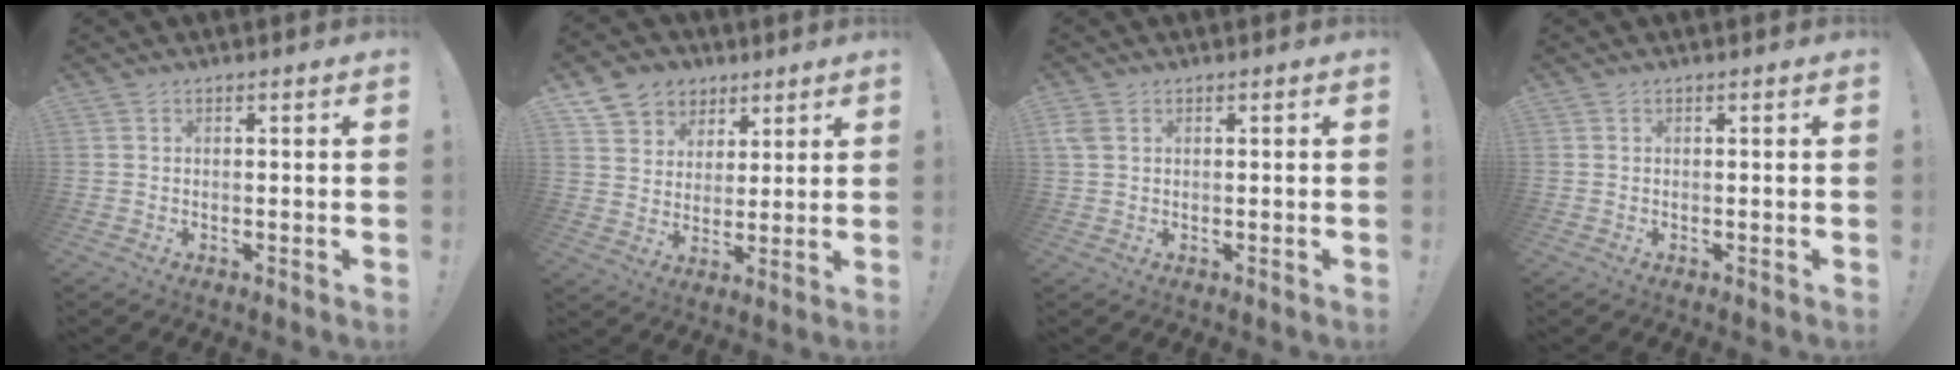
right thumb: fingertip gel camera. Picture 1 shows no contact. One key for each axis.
{"total": 9.1, "fx": 5.1, "fy": 7.4, "fz": 1.5, "tx": -0.017, "ty": -0.038, "tz": 0.103}
{"total": 2.9, "fx": 1.2, "fy": 2.1, "fz": 1.7, "tx": -0.033, "ty": 0.004, "tz": 0.025}
{"total": 0.0}